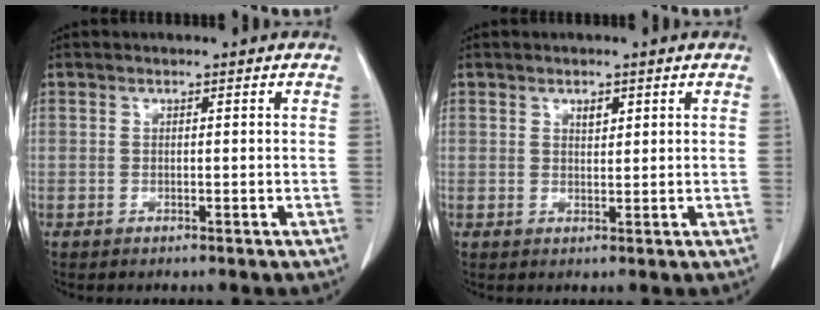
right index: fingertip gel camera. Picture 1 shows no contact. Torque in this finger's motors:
{"motor_torque": [0.15, -0.03, 0.06, 0.02]}